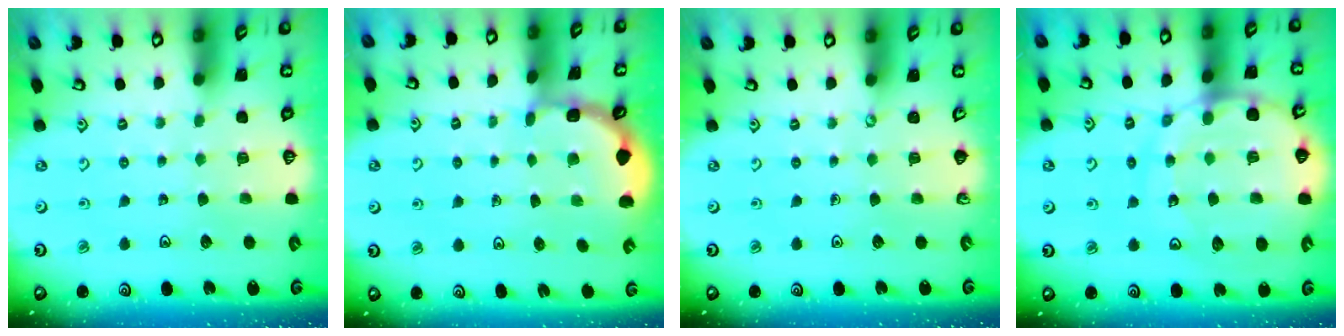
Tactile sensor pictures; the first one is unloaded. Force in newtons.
{"total": 2.0, "press": 2.0, "slide": 0.1}
{"total": 0.0}
{"total": 16.2, "press": 16.1, "slide": 1.9}